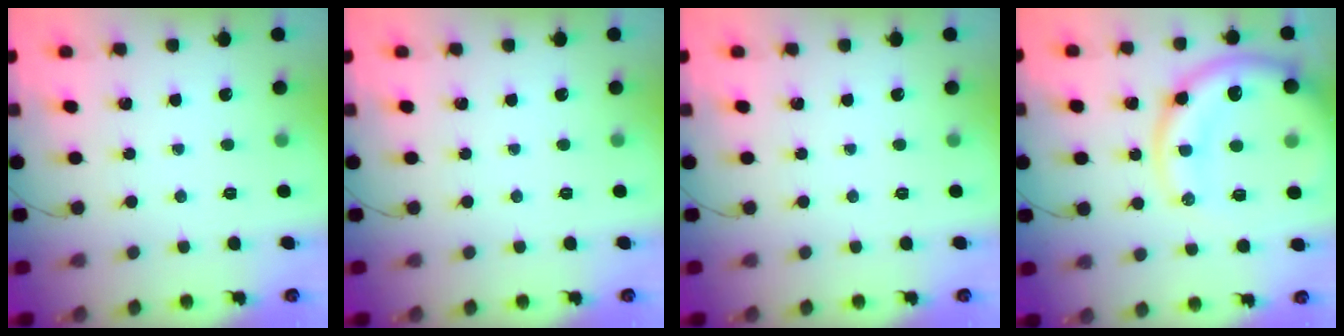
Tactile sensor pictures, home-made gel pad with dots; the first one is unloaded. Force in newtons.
{"total": 0.0}
{"total": 0.0}
{"total": 18.0, "press": 17.7, "slide": 3.5}